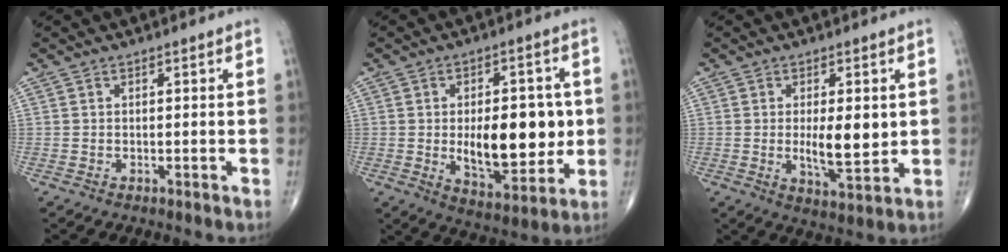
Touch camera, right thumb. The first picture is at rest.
{"total": 16.1, "force": [-0.4, 8.1, 13.9], "torque": [-0.166, -0.010, 0.006]}
{"total": 8.2, "force": [0.4, 3.1, 7.6], "torque": [-0.113, -0.017, 0.013]}